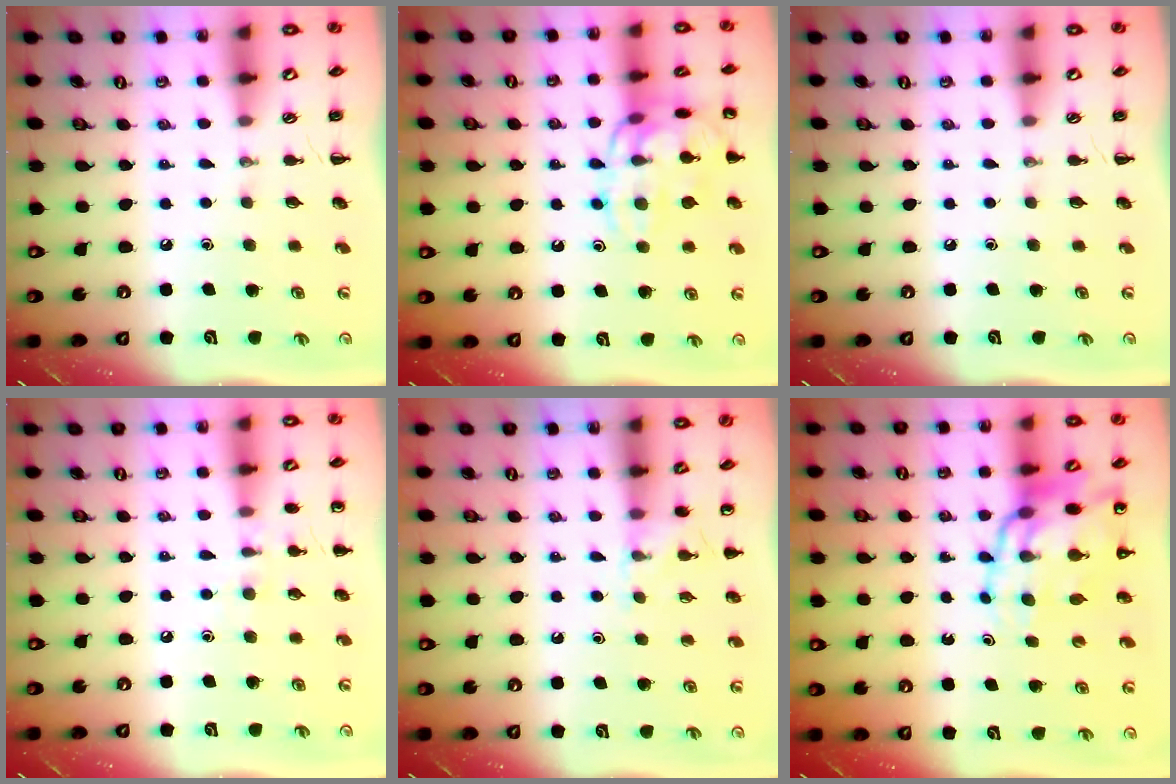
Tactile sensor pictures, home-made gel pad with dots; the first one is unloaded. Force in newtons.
{"total": 15.8, "press": 15.7, "slide": 0.6}
{"total": 0.0}
{"total": 7.2, "press": 7.0, "slide": 1.8}
{"total": 7.5, "press": 7.3, "slide": 1.9}
{"total": 15.5, "press": 14.9, "slide": 4.0}